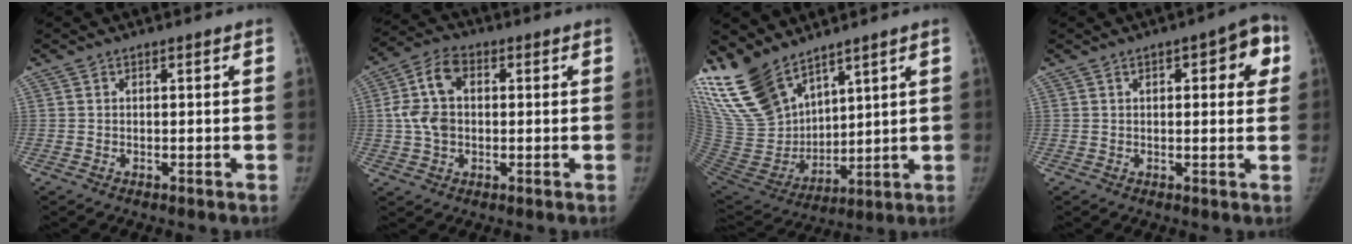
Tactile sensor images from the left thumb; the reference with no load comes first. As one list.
[{"total": 8.9, "force": [0.8, 6.2, 6.4], "torque": [-0.125, 0.020, 0.011]}, {"total": 18.8, "force": [14.1, 8.6, 8.8], "torque": [-0.159, -0.065, 0.292]}, {"total": 7.8, "force": [2.5, 3.2, 6.7], "torque": [-0.051, 0.005, 0.023]}]